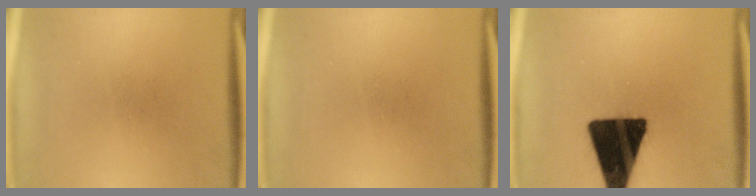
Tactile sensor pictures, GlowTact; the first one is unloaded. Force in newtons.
{"total": 0.0}
{"total": 19.4}